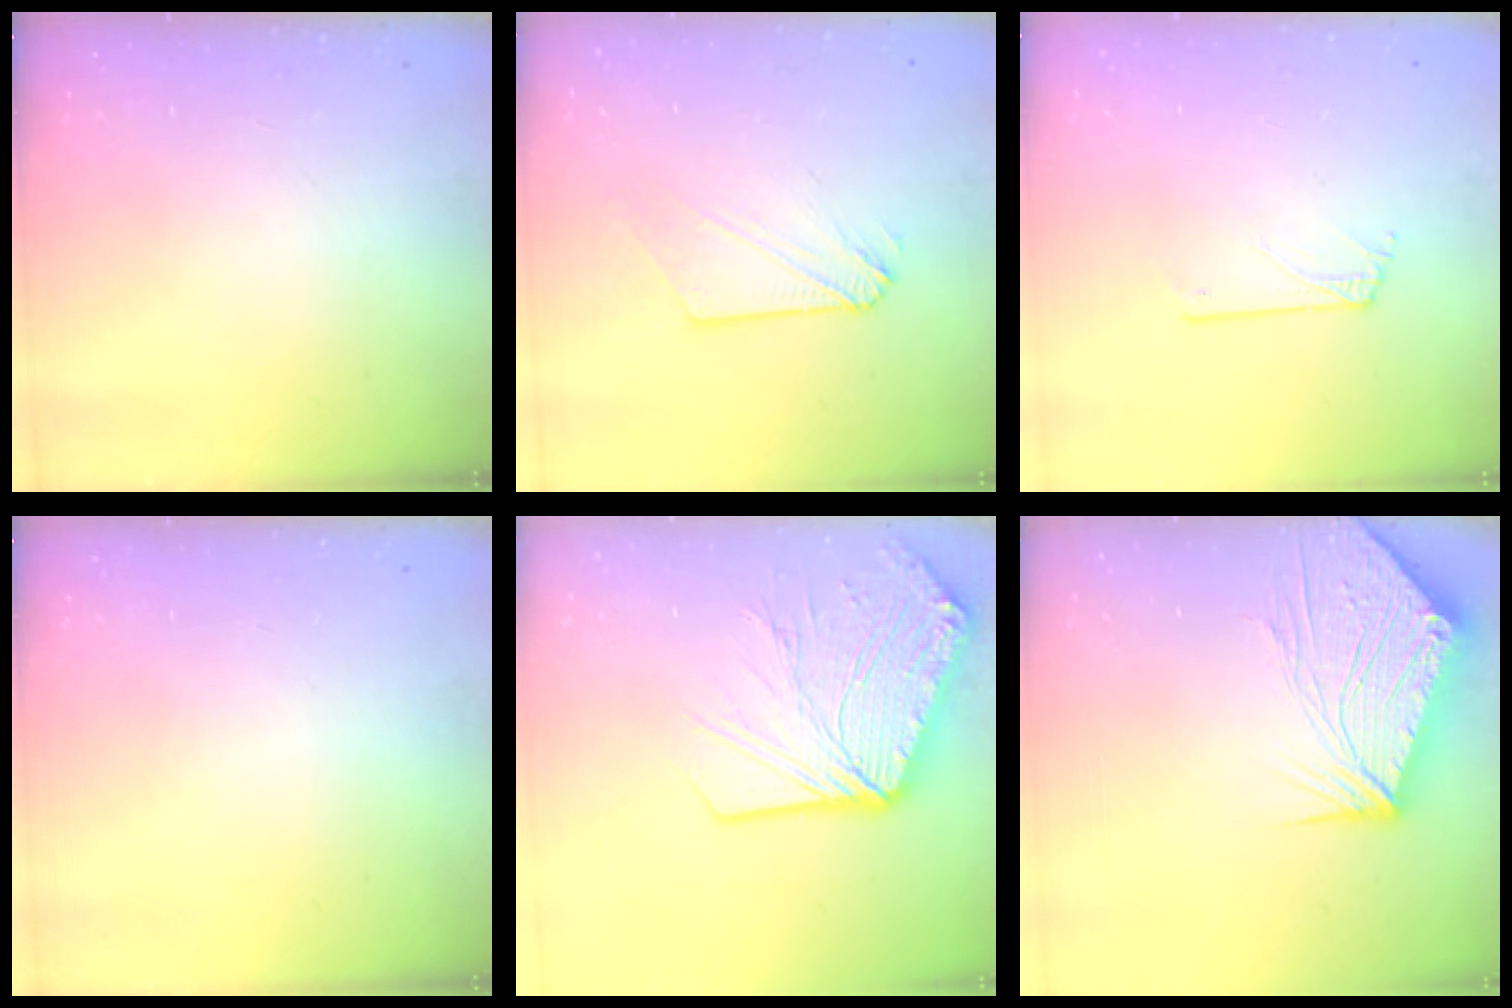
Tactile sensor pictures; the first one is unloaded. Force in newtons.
{"total": 4.4, "press": 4.4, "slide": 0.5}
{"total": 0.6, "press": 0.6, "slide": 0.1}
{"total": 0.0}
{"total": 21.3, "press": 21.2, "slide": 2.4}
{"total": 15.8, "press": 15.7, "slide": 2.1}